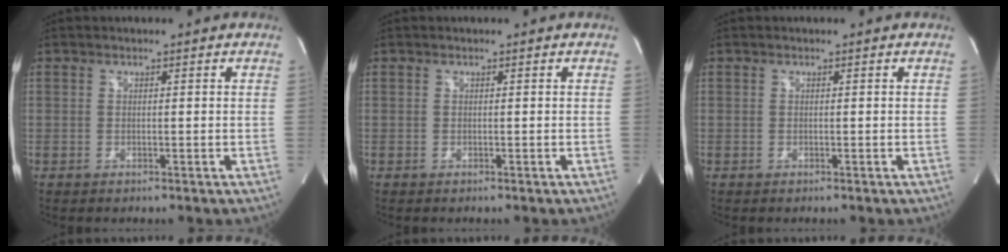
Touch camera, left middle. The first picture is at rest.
{"total": 0.0}
{"total": 0.0}